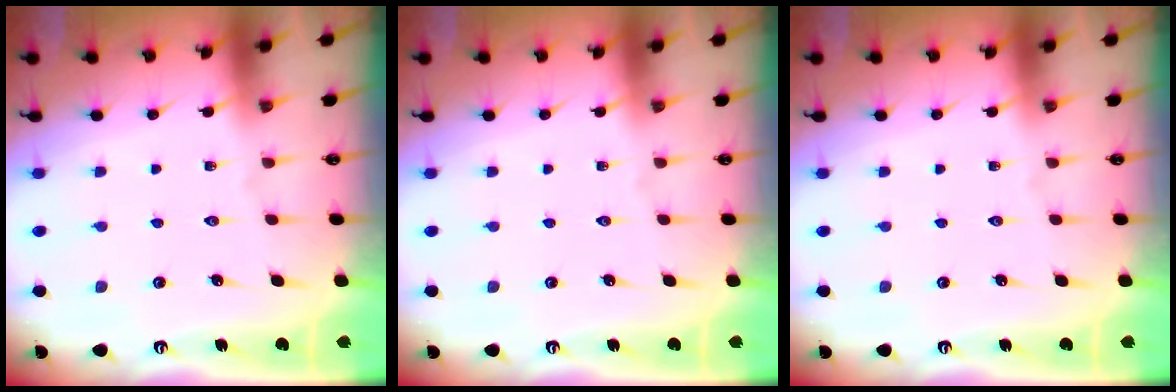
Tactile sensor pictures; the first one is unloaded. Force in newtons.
{"total": 0.0}
{"total": 0.0}